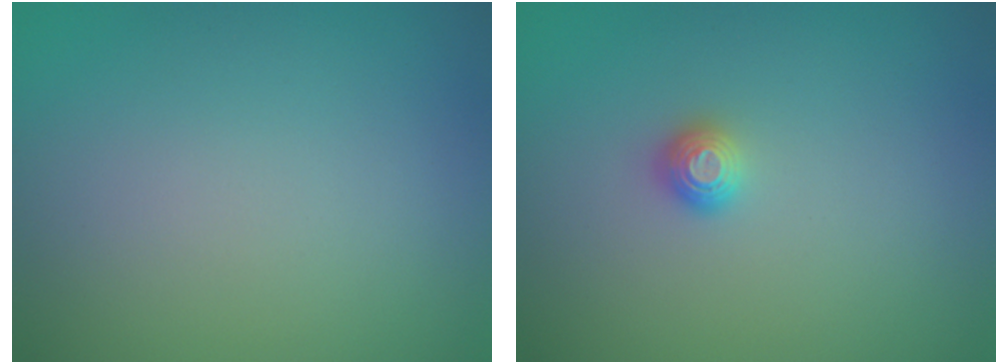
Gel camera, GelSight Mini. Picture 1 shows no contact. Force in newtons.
{"total": 1.1, "press": 1.0, "slide": 0.2}